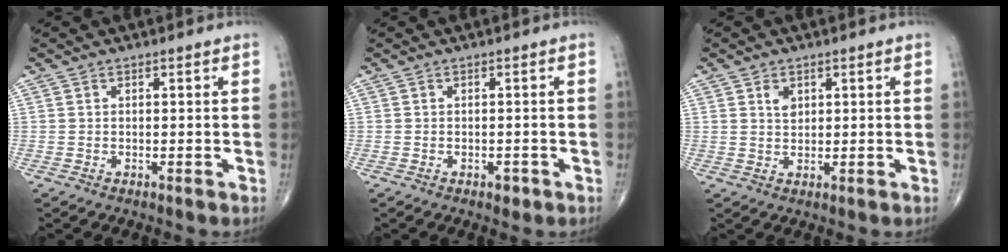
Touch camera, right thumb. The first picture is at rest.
{"total": 1.5, "force": [-0.8, 0.9, 0.9], "torque": [-0.005, 0.003, -0.008]}
{"total": 2.6, "force": [1.2, 1.7, 1.5], "torque": [-0.017, -0.007, 0.023]}